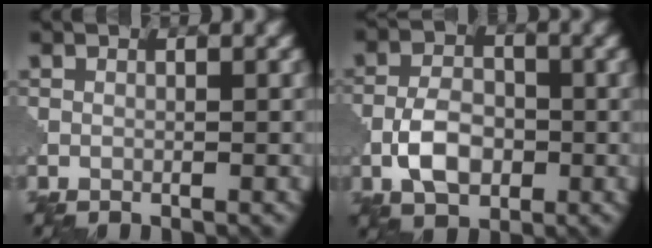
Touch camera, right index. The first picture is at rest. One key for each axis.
{"total": 4.2, "fx": -1.0, "fy": 2.9, "fz": 2.9, "tx": -0.056, "ty": 0.004, "tz": -0.019}